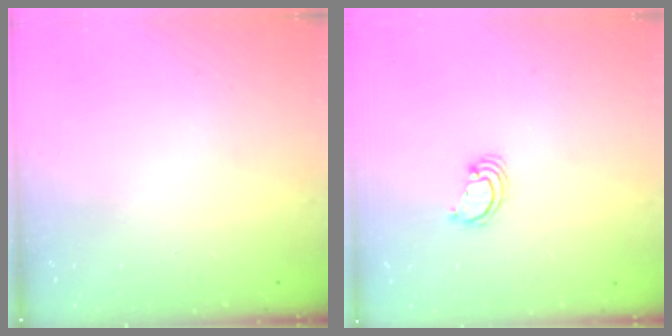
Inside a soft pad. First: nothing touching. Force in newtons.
{"total": 2.2, "press": 2.2, "slide": 0.2}